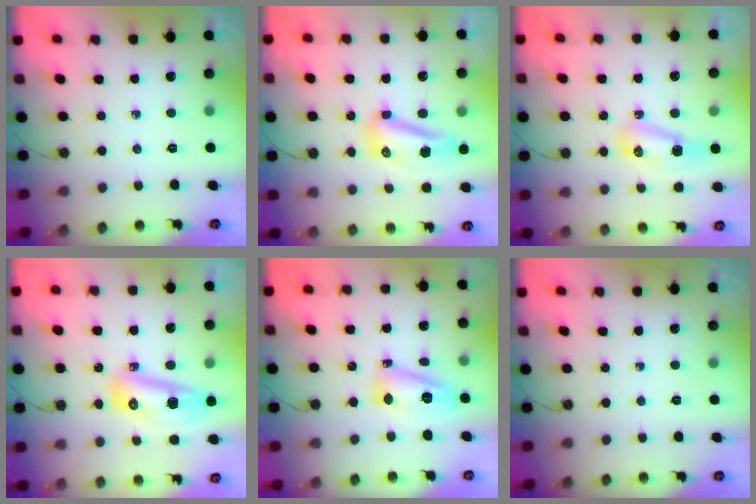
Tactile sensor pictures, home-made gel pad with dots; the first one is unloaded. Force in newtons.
{"total": 10.2, "press": 10.2, "slide": 0.4}
{"total": 10.5, "press": 9.3, "slide": 4.9}
{"total": 11.9, "press": 11.9, "slide": 1.4}
{"total": 12.4, "press": 12.3, "slide": 1.2}
{"total": 0.0}